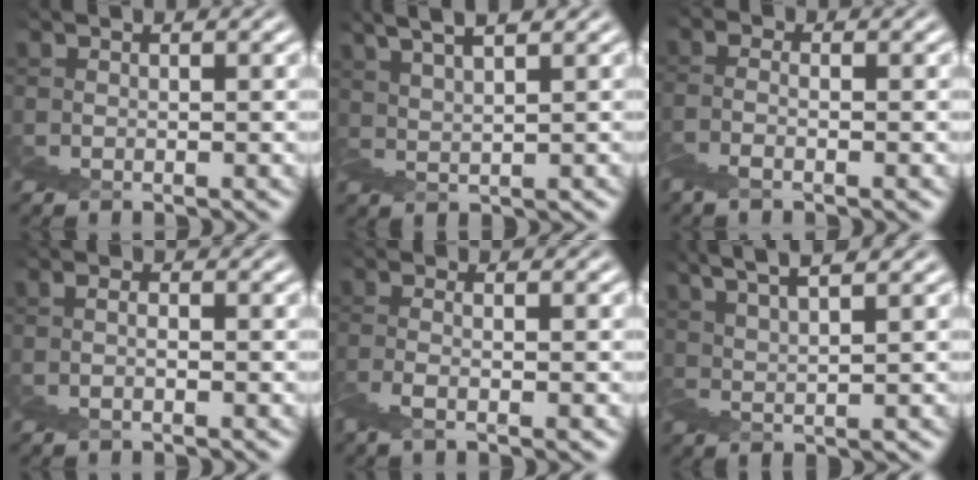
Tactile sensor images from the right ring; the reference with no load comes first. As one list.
[{"total": 3.3, "force": [2.2, -1.7, 1.8], "torque": [-0.013, 0.028, 0.034]}, {"total": 1.0, "force": [0.4, -0.7, 0.5], "torque": [-0.016, 0.023, -0.003]}, {"total": 0.9, "force": [-0.7, -0.4, -0.4], "torque": [-0.001, 0.010, -0.016]}, {"total": 2.9, "force": [0.6, -2.8, -0.4], "torque": [0.006, 0.027, -0.001]}, {"total": 5.0, "force": [3.3, -3.5, 1.6], "torque": [-0.014, 0.040, 0.049]}]